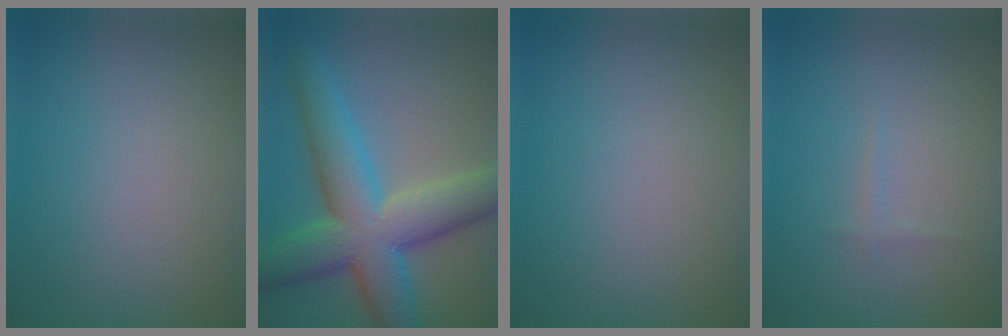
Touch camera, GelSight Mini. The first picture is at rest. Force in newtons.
{"total": 10.8, "press": 10.8, "slide": 0.4}
{"total": 0.0}
{"total": 0.6, "press": 0.6, "slide": 0.0}